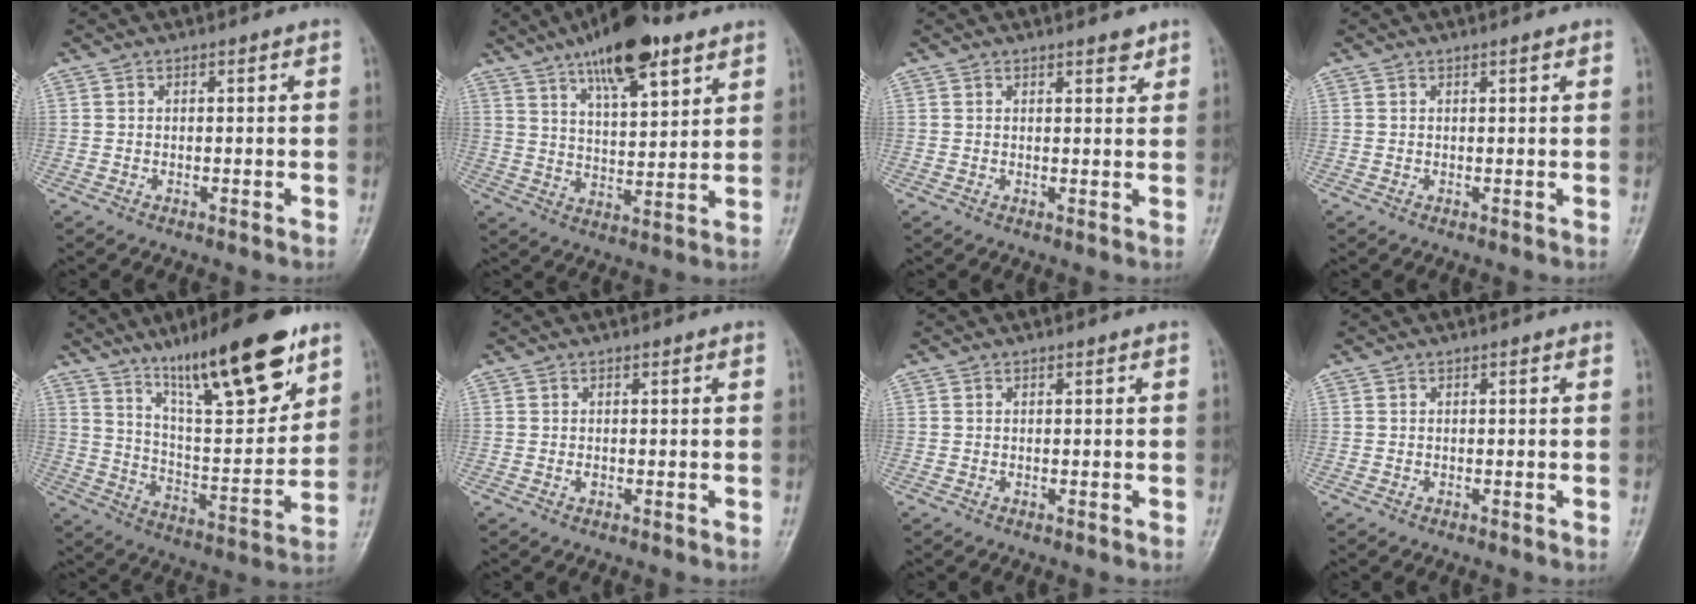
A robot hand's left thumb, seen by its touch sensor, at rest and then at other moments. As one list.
[{"total": 15.5, "force": [9.6, 5.1, 11.0], "torque": [-0.151, -0.037, 0.158]}, {"total": 2.2, "force": [1.7, 0.8, 1.2], "torque": [-0.006, -0.010, 0.022]}, {"total": 0.8, "force": [0.6, 0.1, 0.5], "torque": [-0.008, -0.003, 0.009]}, {"total": 21.4, "force": [13.8, 5.1, 15.5], "torque": [-0.214, -0.065, 0.233]}, {"total": 0.6, "force": [0.0, 0.4, 0.4], "torque": [-0.006, -0.001, 0.001]}, {"total": 0.0}, {"total": 0.0}]